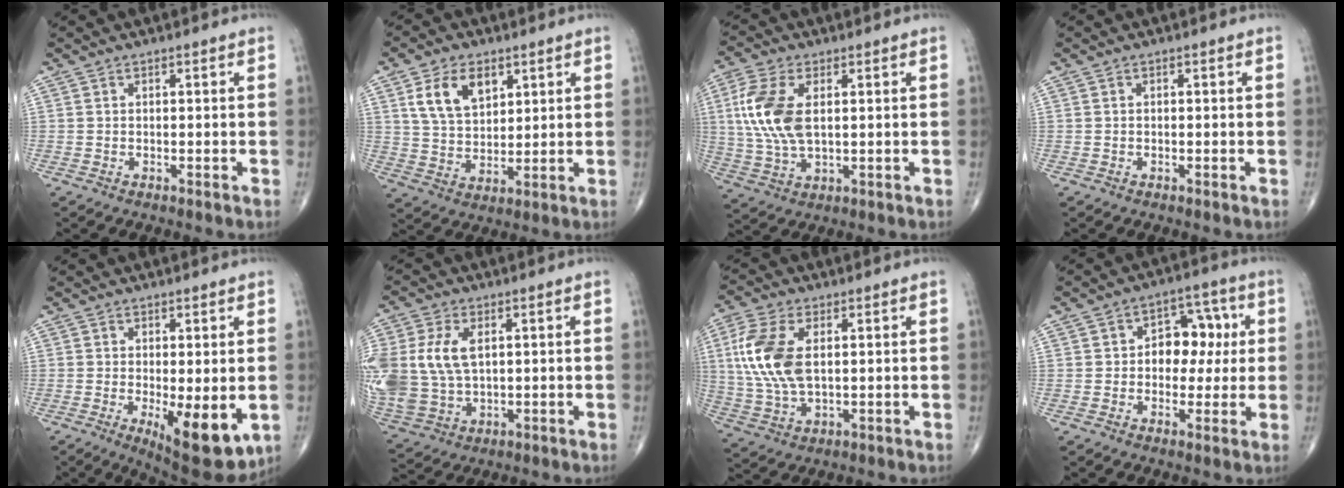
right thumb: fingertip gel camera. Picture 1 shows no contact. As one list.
[{"total": 10.0, "force": [4.4, 6.3, 6.4], "torque": [-0.096, -0.017, 0.088]}, {"total": 11.9, "force": [2.1, 6.3, 9.9], "torque": [-0.228, -0.003, 0.044]}, {"total": 0.0}, {"total": 10.7, "force": [-2.4, 3.9, 9.7], "torque": [-0.132, -0.025, -0.023]}, {"total": 16.5, "force": [2.6, 10.9, 12.1], "torque": [-0.299, -0.005, 0.062]}, {"total": 12.9, "force": [2.3, 6.9, 10.6], "torque": [-0.243, -0.003, 0.048]}, {"total": 9.3, "force": [0.9, 6.7, 6.5], "torque": [-0.037, 0.019, 0.011]}]